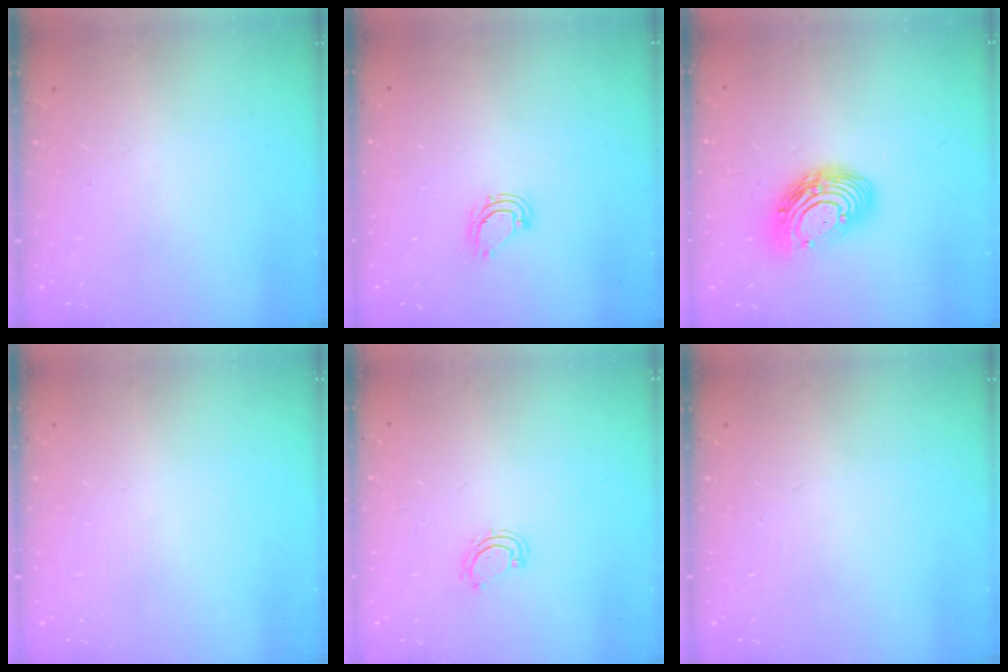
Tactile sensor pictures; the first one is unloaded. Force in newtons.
{"total": 5.4, "press": 5.4, "slide": 0.3}
{"total": 14.0, "press": 14.0, "slide": 1.1}
{"total": 0.0}
{"total": 3.2, "press": 3.1, "slide": 0.2}
{"total": 0.0}